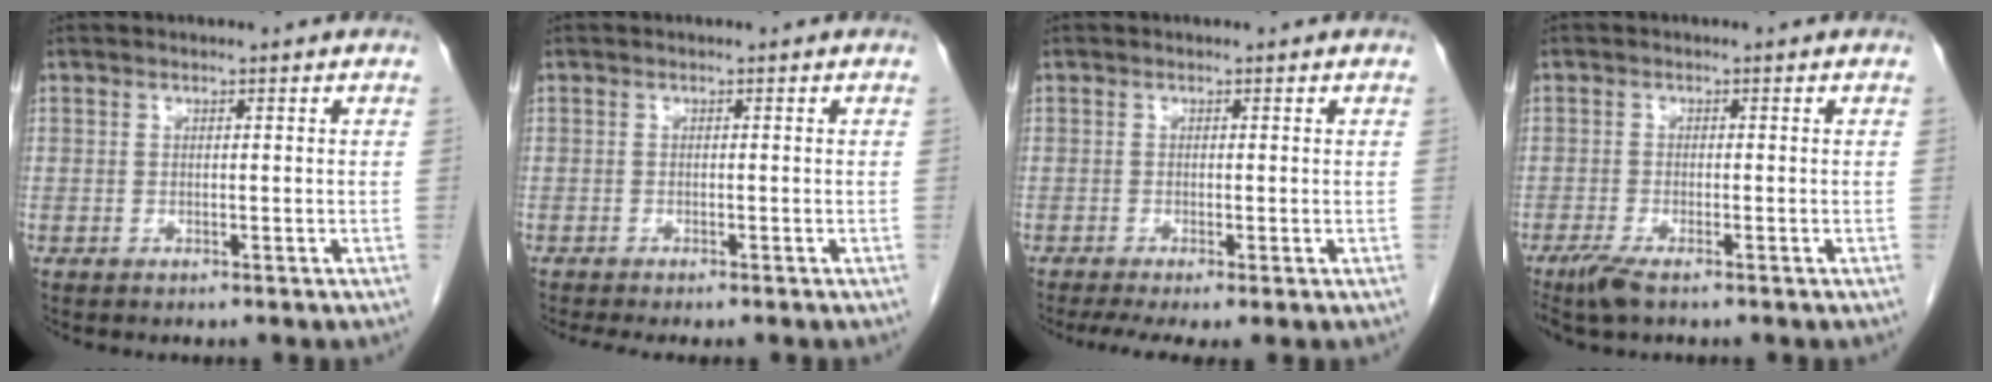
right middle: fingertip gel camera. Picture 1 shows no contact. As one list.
[{"total": 3.2, "force": [-2.7, 0.3, 1.6], "torque": [-0.018, -0.006, -0.038]}, {"total": 4.3, "force": [-2.8, 0.6, 3.3], "torque": [-0.051, -0.015, -0.048]}, {"total": 3.5, "force": [-2.4, 0.6, 2.4], "torque": [-0.055, -0.009, -0.048]}]